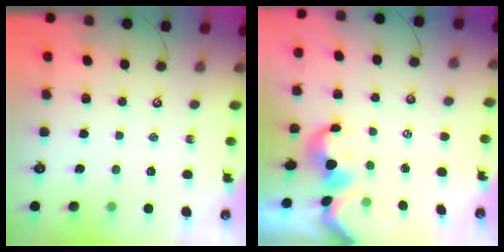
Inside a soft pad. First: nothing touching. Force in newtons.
{"total": 0.5, "press": 0.2, "slide": 0.5}